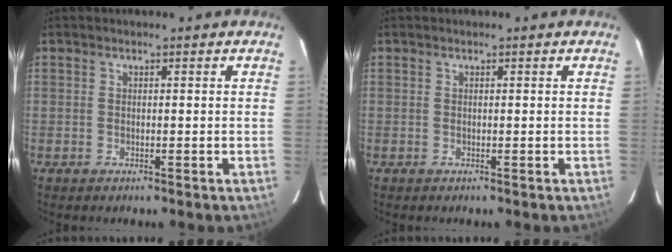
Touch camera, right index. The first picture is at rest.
{"total": 0.0}